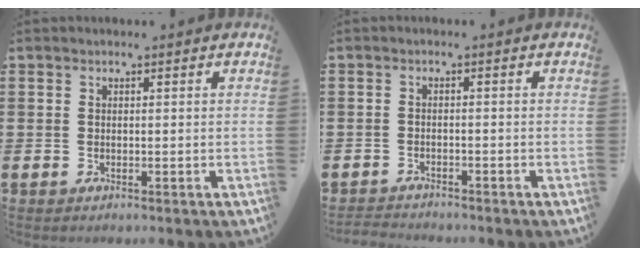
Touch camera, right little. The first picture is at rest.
{"total": 1.0, "force": [-0.9, -0.1, -0.2], "torque": [0.001, 0.002, -0.020]}